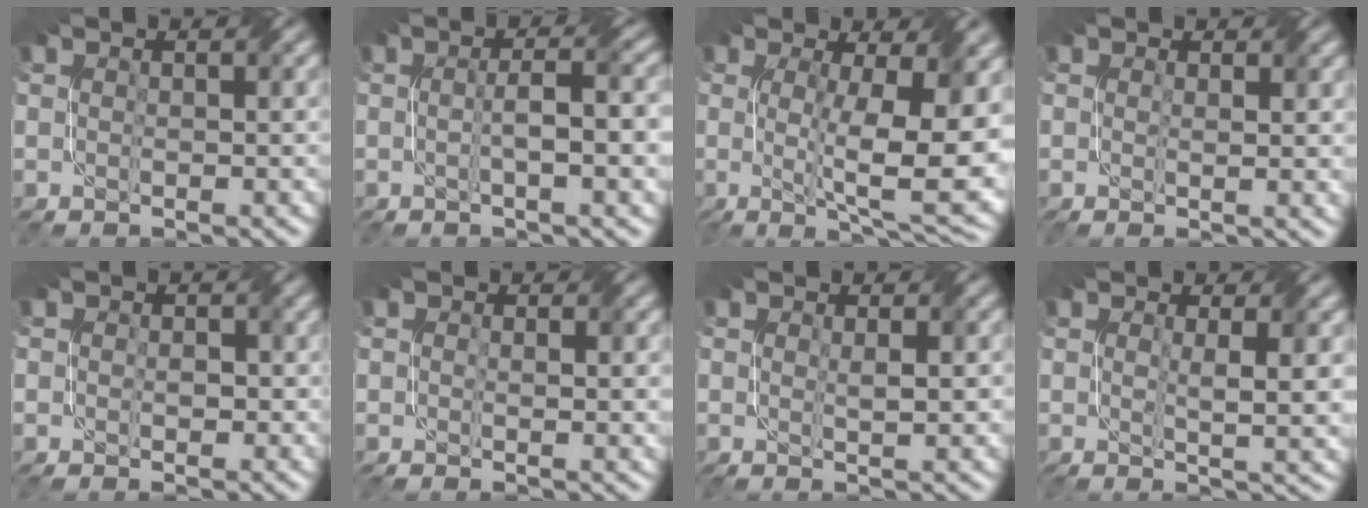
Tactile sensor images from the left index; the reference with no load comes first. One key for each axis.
{"total": 4.5, "fx": -0.1, "fy": 0.9, "fz": 4.4, "tx": -0.066, "ty": 0.007, "tz": -0.003}
{"total": 11.3, "fx": 0.3, "fy": 2.7, "fz": 11.0, "tx": -0.161, "ty": -0.010, "tz": 0.007}
{"total": 1.5, "fx": 0.6, "fy": 0.2, "fz": 1.4, "tx": -0.021, "ty": -0.003, "tz": 0.010}
{"total": 1.3, "fx": -0.1, "fy": 0.7, "fz": 1.1, "tx": -0.016, "ty": -0.001, "tz": 0.000}
{"total": 1.5, "fx": 0.5, "fy": 0.3, "fz": 1.4, "tx": -0.021, "ty": -0.004, "tz": 0.010}
{"total": 1.4, "fx": 0.4, "fy": 0.1, "fz": 1.4, "tx": -0.021, "ty": 0.000, "tz": 0.007}
{"total": 3.4, "fx": 1.0, "fy": 0.6, "fz": 3.2, "tx": -0.049, "ty": -0.007, "tz": 0.016}